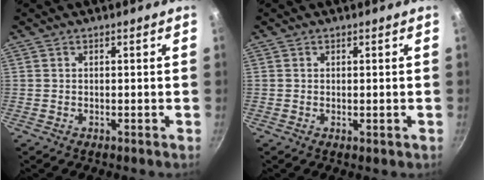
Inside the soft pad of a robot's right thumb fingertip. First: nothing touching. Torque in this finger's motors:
{"motor_torque": [-0.36, -0.15, -0.17, -0.18, 0.00]}